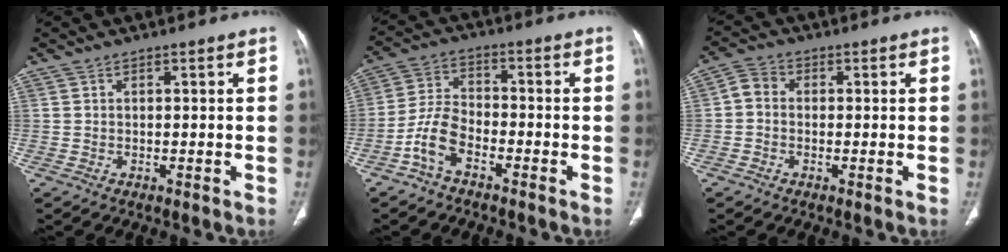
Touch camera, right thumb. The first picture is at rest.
{"total": 7.0, "force": [-3.9, 3.6, 4.5], "torque": [-0.091, 0.032, -0.085]}
{"total": 3.4, "force": [-0.4, 2.8, 2.0], "torque": [-0.026, 0.010, -0.021]}